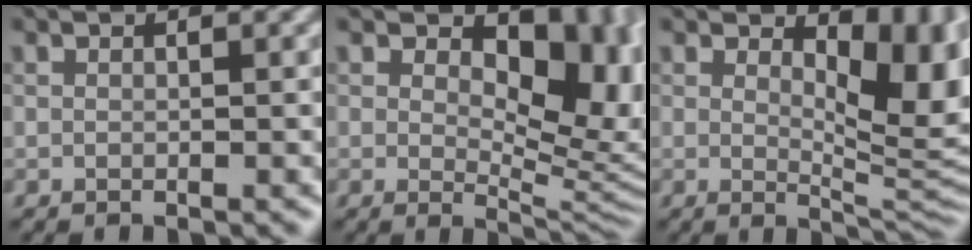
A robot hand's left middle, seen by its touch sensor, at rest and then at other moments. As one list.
[{"total": 12.3, "force": [3.1, 6.9, 9.7], "torque": [-0.109, -0.014, 0.055]}, {"total": 8.0, "force": [2.5, 3.7, 6.7], "torque": [-0.088, -0.014, 0.039]}]